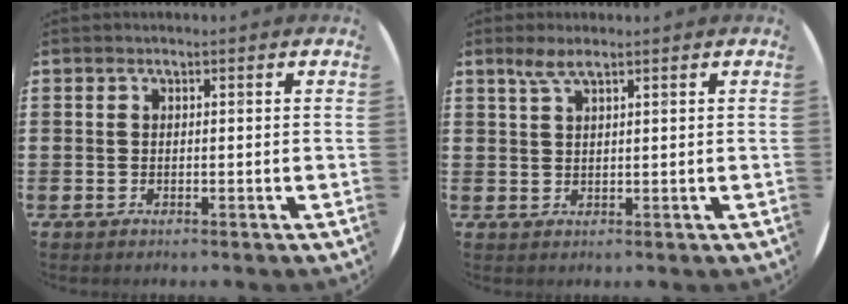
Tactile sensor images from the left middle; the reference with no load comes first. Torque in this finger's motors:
{"motor_torque": [0.40, -0.31, 0.04, 0.06]}